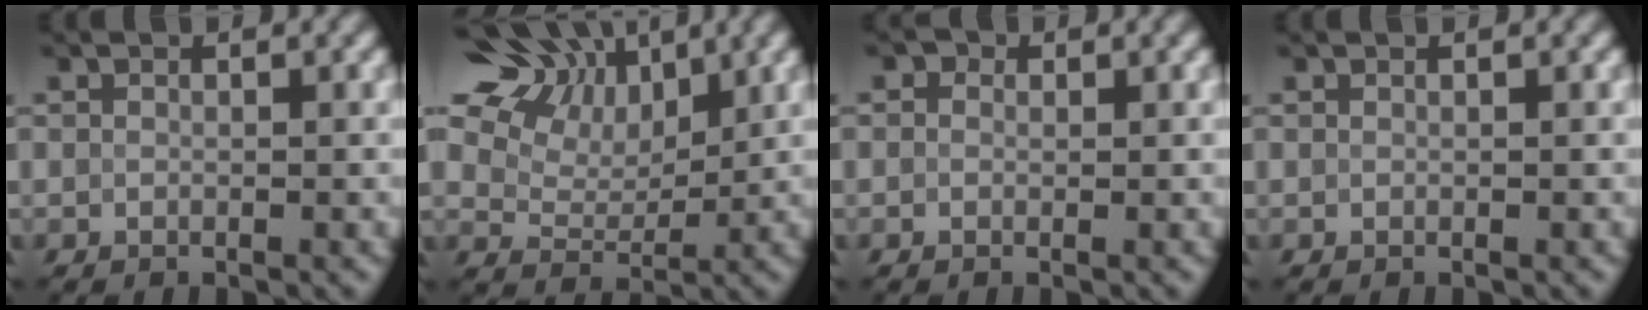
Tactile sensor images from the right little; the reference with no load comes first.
{"total": 9.3, "force": [4.9, 5.4, 5.7], "torque": [-0.122, 0.034, 0.061]}
{"total": 2.9, "force": [1.6, 2.1, 1.2], "torque": [-0.029, 0.014, 0.004]}
{"total": 0.0}